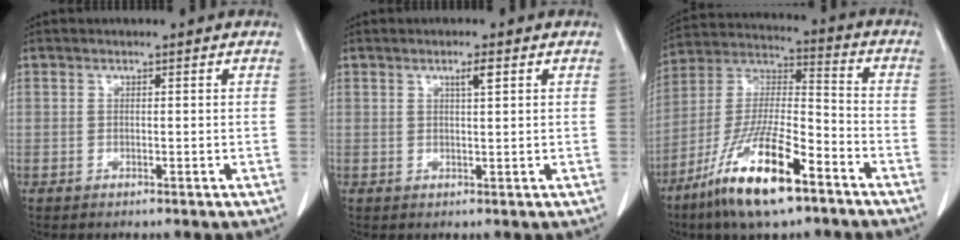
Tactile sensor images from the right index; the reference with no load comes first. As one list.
[{"total": 2.0, "force": [1.0, 0.0, 1.7], "torque": [-0.032, -0.001, 0.016]}, {"total": 17.4, "force": [-10.4, 3.4, 13.5], "torque": [-0.284, -0.030, -0.193]}]